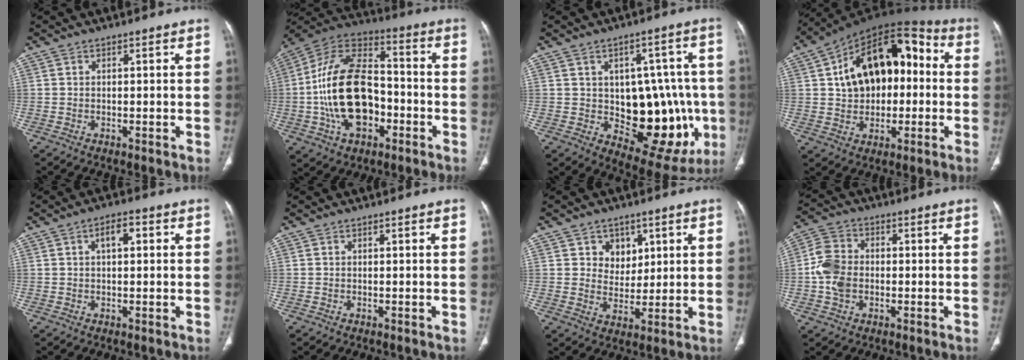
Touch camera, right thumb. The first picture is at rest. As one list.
[{"total": 21.3, "force": [-4.1, 13.0, 16.4], "torque": [-0.284, 0.038, -0.071]}, {"total": 20.3, "force": [-2.6, 11.8, 16.3], "torque": [-0.164, 0.011, -0.006]}, {"total": 20.6, "force": [2.2, 13.0, 15.9], "torque": [-0.214, 0.042, 0.031]}, {"total": 3.7, "force": [1.1, 1.8, 3.1], "torque": [-0.046, 0.011, 0.015]}, {"total": 0.0}, {"total": 6.2, "force": [2.9, 5.1, 2.1], "torque": [0.002, -0.016, 0.050]}, {"total": 7.8, "force": [-0.9, 5.9, 5.1], "torque": [-0.099, 0.015, -0.026]}]